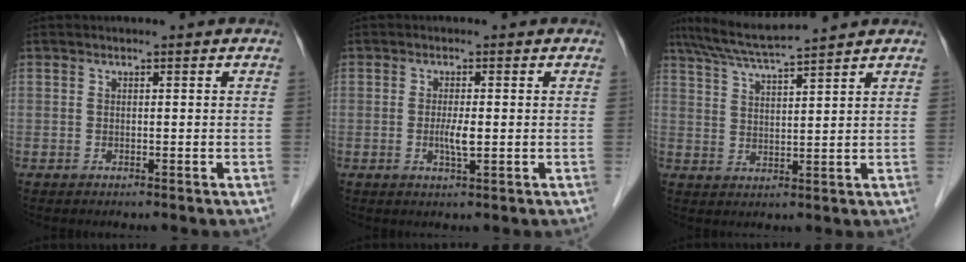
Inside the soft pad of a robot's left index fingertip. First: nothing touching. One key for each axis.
{"total": 2.4, "fx": -0.2, "fy": 0.3, "fz": 2.4, "tx": -0.049, "ty": -0.004, "tz": -0.003}
{"total": 8.8, "fx": 7.8, "fy": -1.0, "fz": 3.9, "tx": -0.074, "ty": 0.018, "tz": 0.137}